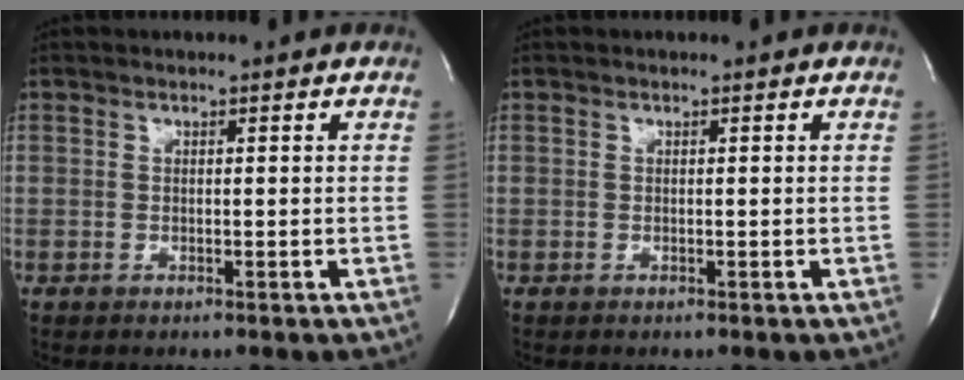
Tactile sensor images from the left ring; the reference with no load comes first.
{"total": 0.0}